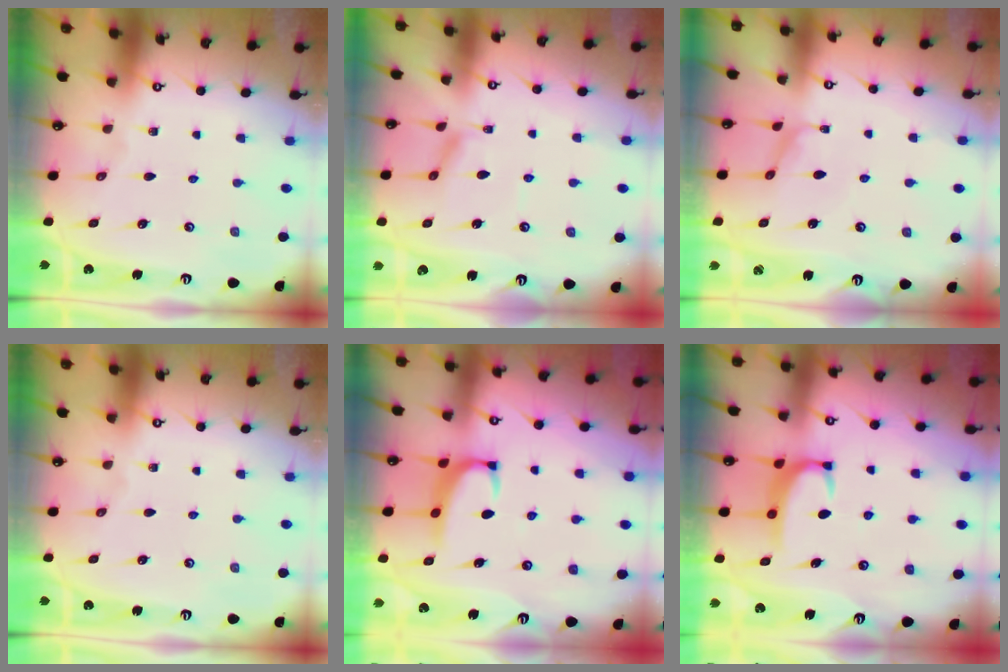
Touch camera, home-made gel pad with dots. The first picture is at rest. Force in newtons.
{"total": 2.0, "press": 2.0, "slide": 0.5}
{"total": 0.9, "press": 0.8, "slide": 0.4}
{"total": 0.0}
{"total": 2.1, "press": 2.1, "slide": 0.6}
{"total": 2.8, "press": 2.8, "slide": 0.4}